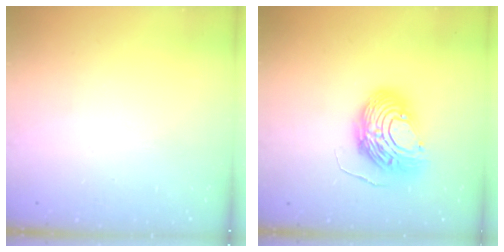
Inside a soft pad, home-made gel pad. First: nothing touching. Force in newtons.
{"total": 13.1, "press": 13.1, "slide": 1.3}